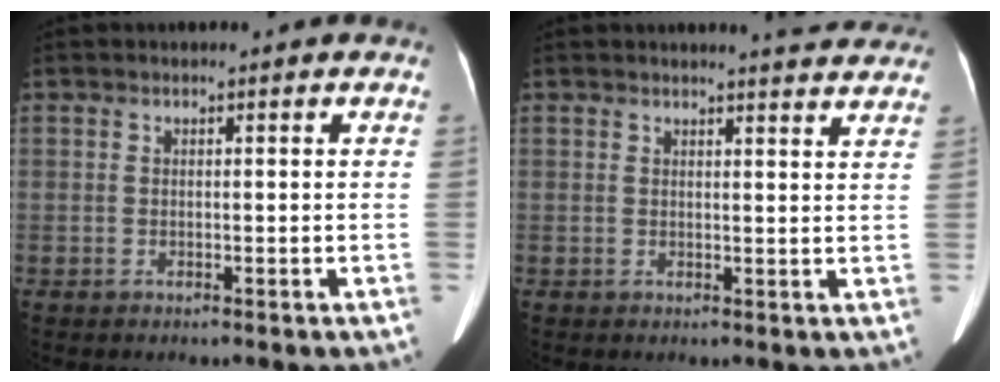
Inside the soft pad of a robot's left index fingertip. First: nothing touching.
{"total": 5.7, "force": [5.4, 0.4, 1.8], "torque": [-0.024, -0.004, 0.048]}